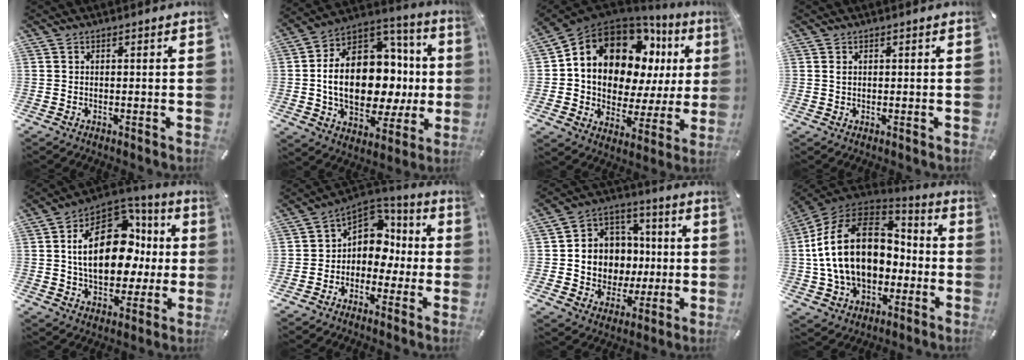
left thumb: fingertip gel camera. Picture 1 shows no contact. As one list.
[{"total": 21.1, "force": [-1.4, 15.0, 14.8], "torque": [-0.256, -0.012, -0.015]}, {"total": 15.7, "force": [8.0, 10.5, 8.4], "torque": [-0.143, -0.068, 0.137]}, {"total": 0.8, "force": [0.2, 0.5, 0.6], "torque": [-0.012, 0.002, 0.004]}, {"total": 23.3, "force": [2.8, 15.2, 17.4], "torque": [-0.289, 0.003, 0.055]}, {"total": 9.9, "force": [0.6, 8.8, 4.5], "torque": [-0.078, -0.009, 0.014]}, {"total": 11.6, "force": [-0.7, 11.4, 2.2], "torque": [-0.033, -0.006, 0.005]}, {"total": 23.2, "force": [0.5, 16.7, 16.1], "torque": [-0.325, 0.012, 0.013]}]